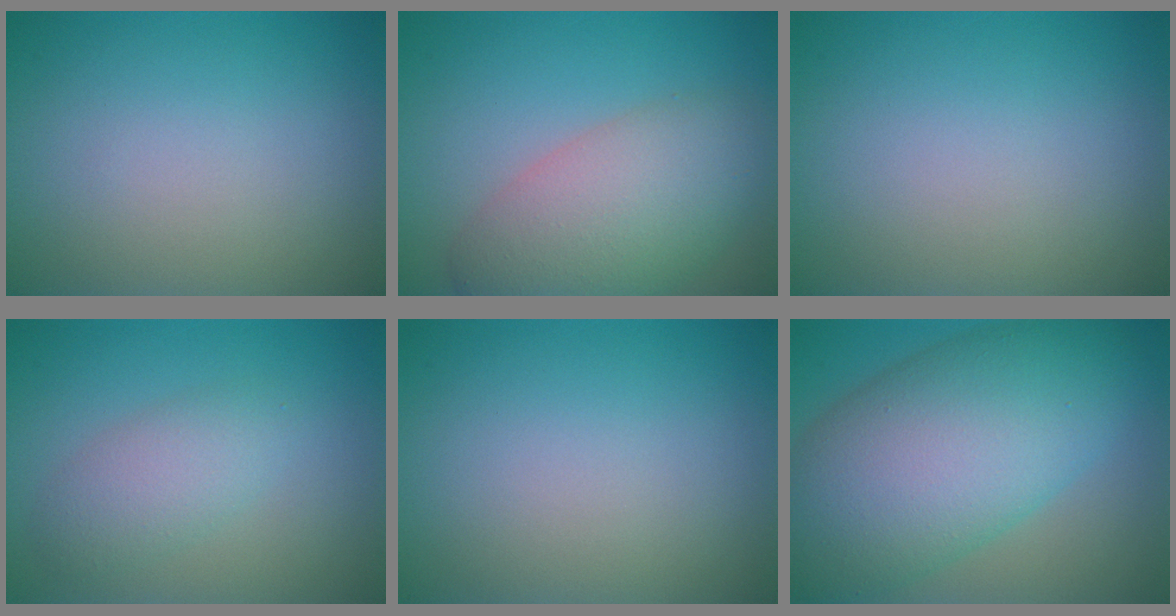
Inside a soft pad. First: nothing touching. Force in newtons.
{"total": 7.4, "press": 7.4, "slide": 0.6}
{"total": 0.0}
{"total": 2.9, "press": 2.9, "slide": 0.0}
{"total": 0.0}
{"total": 12.6, "press": 12.6, "slide": 0.5}